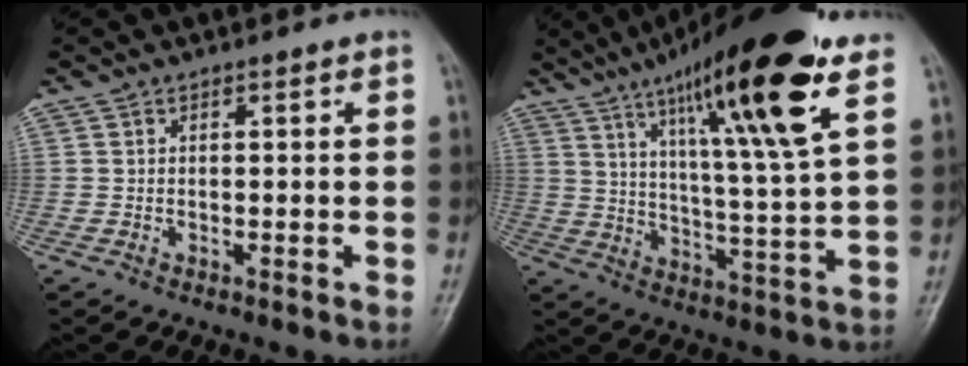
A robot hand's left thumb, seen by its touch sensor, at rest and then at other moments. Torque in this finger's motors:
{"motor_torque": [0.38, 0.46, 1.68, -1.09, 0.19]}